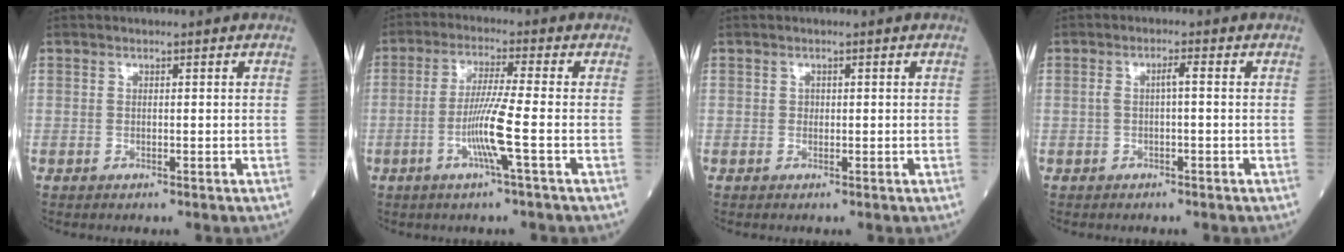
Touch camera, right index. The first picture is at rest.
{"total": 7.3, "force": [-2.2, -1.1, 6.8], "torque": [-0.134, -0.009, -0.048]}
{"total": 0.6, "force": [0.0, 0.5, 0.2], "torque": [0.000, 0.002, -0.001]}
{"total": 1.9, "force": [-0.1, 0.2, 1.9], "torque": [-0.034, 0.006, -0.002]}